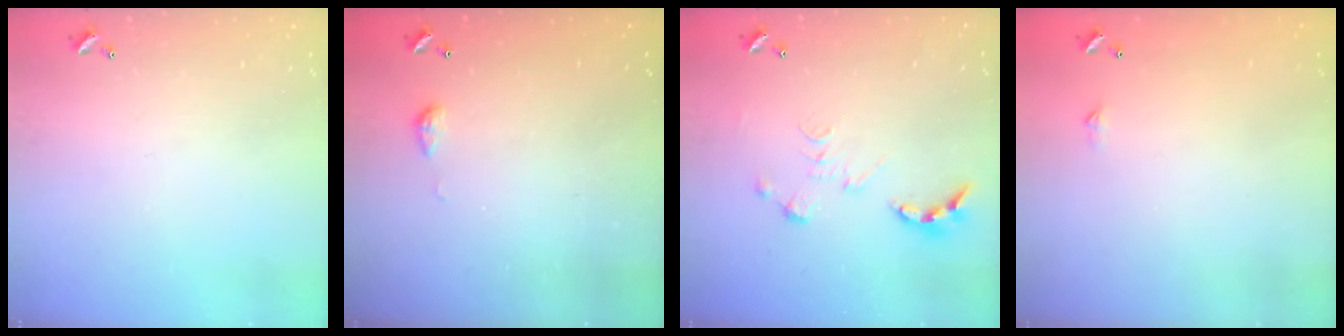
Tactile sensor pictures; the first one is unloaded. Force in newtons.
{"total": 3.3, "press": 3.2, "slide": 0.5}
{"total": 0.0}
{"total": 2.3, "press": 2.3, "slide": 0.4}